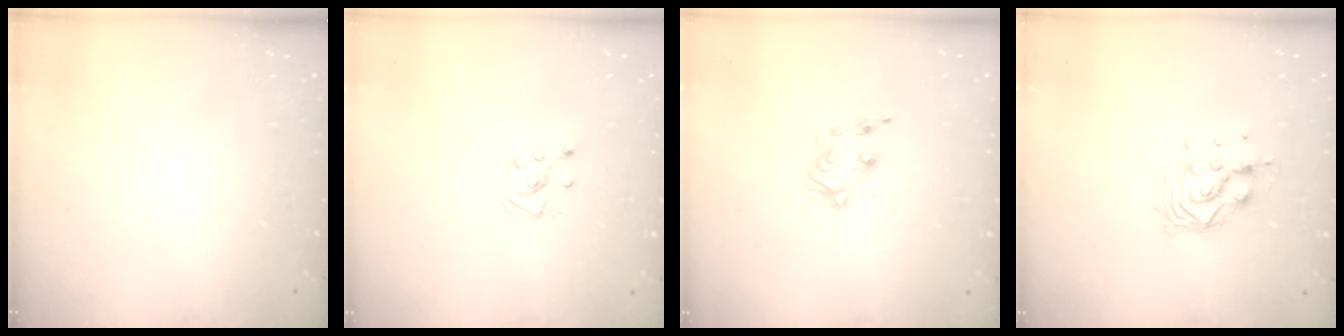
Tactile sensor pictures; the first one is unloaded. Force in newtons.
{"total": 2.0, "press": 2.0, "slide": 0.2}
{"total": 5.9, "press": 5.9, "slide": 0.5}
{"total": 9.3, "press": 9.3, "slide": 0.9}